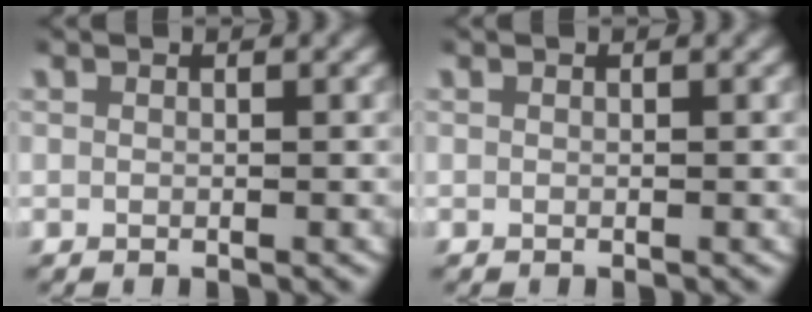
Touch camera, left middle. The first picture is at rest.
{"total": 0.0}